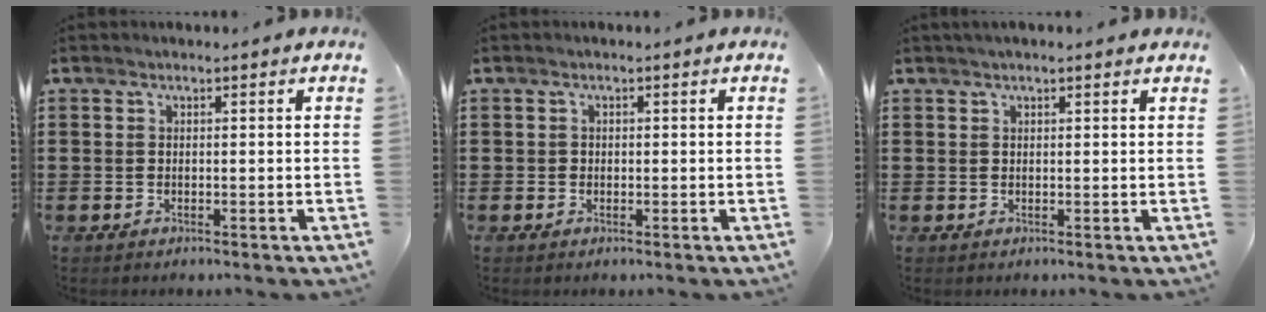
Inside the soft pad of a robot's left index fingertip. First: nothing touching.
{"total": 0.7, "force": [-0.1, 0.7, 0.2], "torque": [-0.007, 0.004, -0.003]}
{"total": 1.1, "force": [0.7, 0.1, 0.8], "torque": [-0.015, 0.002, 0.013]}